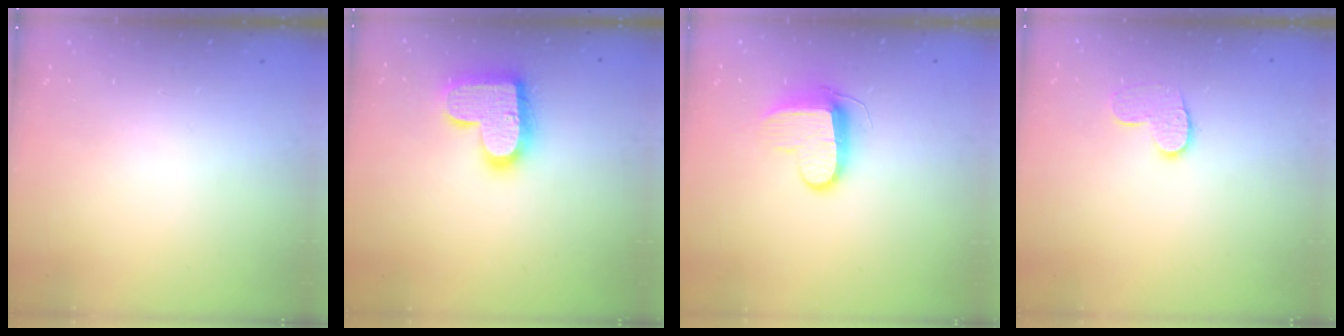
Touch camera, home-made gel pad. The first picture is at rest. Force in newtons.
{"total": 17.8, "press": 17.7, "slide": 1.1}
{"total": 9.7, "press": 9.7, "slide": 0.9}
{"total": 8.3, "press": 8.3, "slide": 0.4}